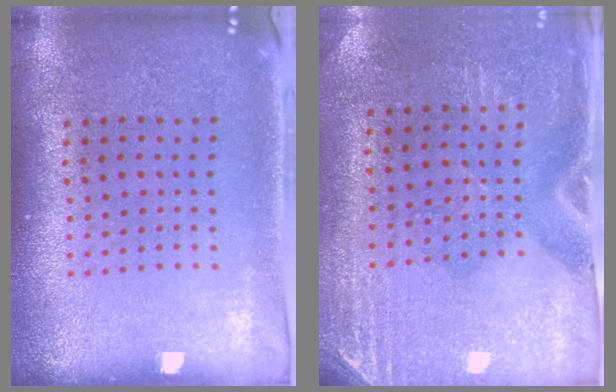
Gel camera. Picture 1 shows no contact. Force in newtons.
{"total": 3.0, "press": 2.6, "slide": 1.5}